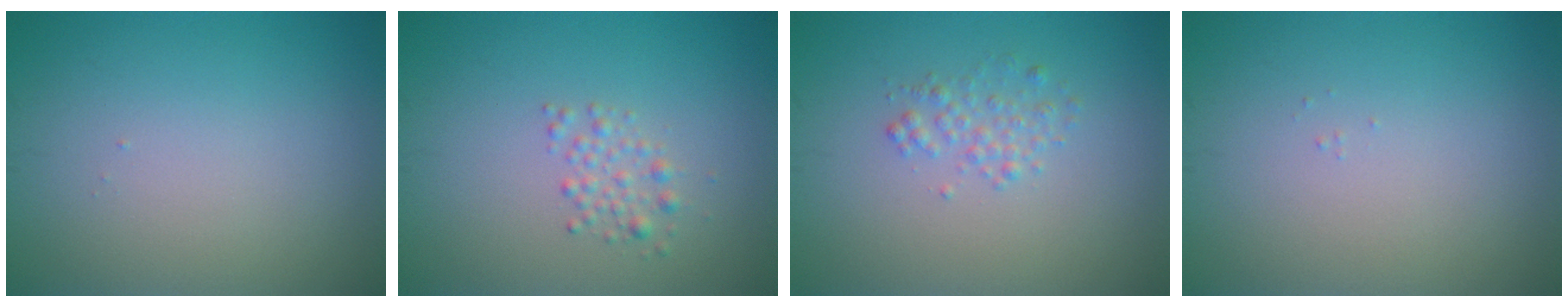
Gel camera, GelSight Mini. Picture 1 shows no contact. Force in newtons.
{"total": 1.5, "press": 1.5, "slide": 0.0}
{"total": 1.5, "press": 1.5, "slide": 0.0}
{"total": 0.0}